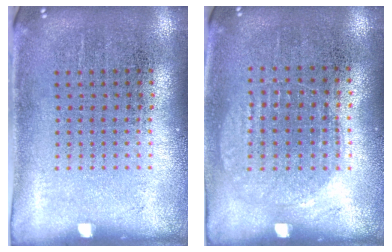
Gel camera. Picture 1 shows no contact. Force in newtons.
{"total": 0.9, "press": 0.8, "slide": 0.3}